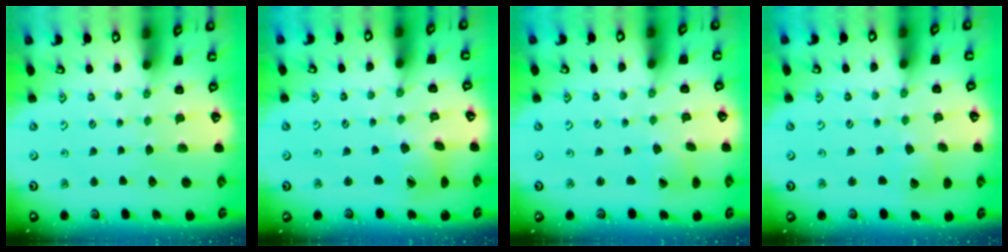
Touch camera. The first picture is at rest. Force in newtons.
{"total": 4.6, "press": 4.6, "slide": 0.6}
{"total": 1.4, "press": 1.4, "slide": 0.1}
{"total": 2.2, "press": 2.2, "slide": 0.3}